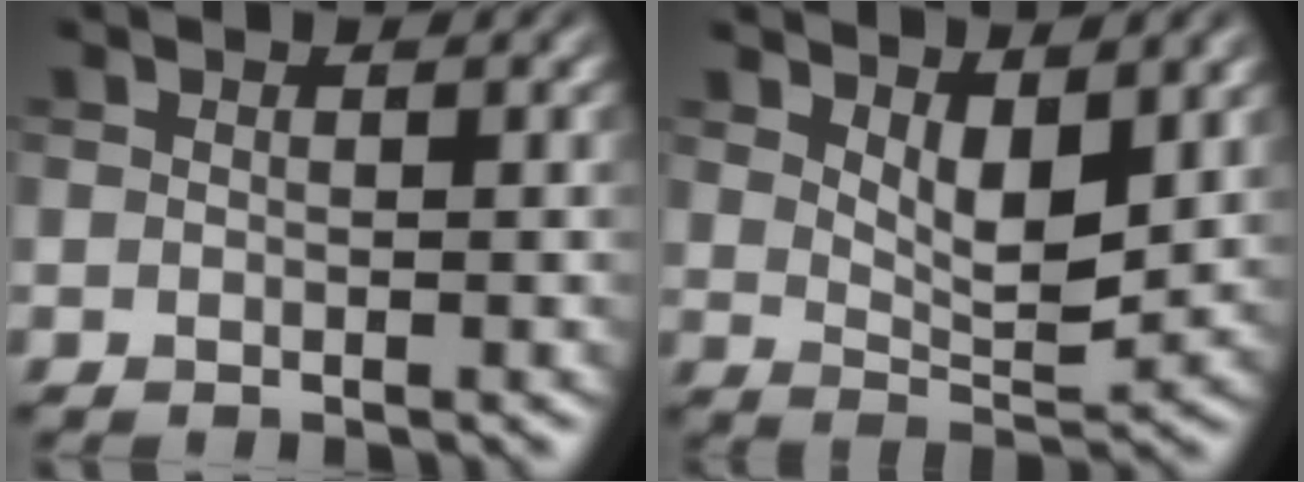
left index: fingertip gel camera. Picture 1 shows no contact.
{"total": 4.3, "force": [2.2, 1.9, 3.3], "torque": [-0.060, -0.014, 0.041]}